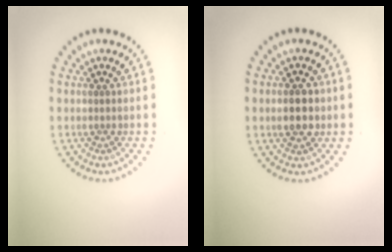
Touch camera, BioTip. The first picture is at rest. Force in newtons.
{"total": 3.0, "press": 3.0, "slide": 0.1}